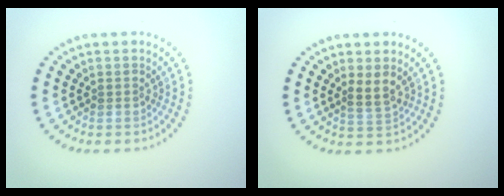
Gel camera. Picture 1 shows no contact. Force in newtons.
{"total": 1.8, "press": 1.6, "slide": 0.9}